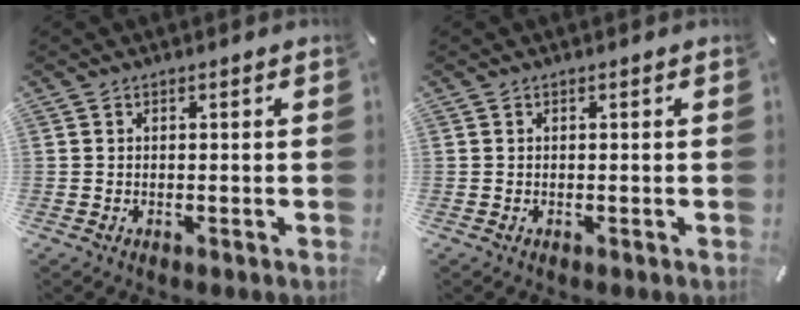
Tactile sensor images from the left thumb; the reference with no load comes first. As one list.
[{"total": 0.0}]